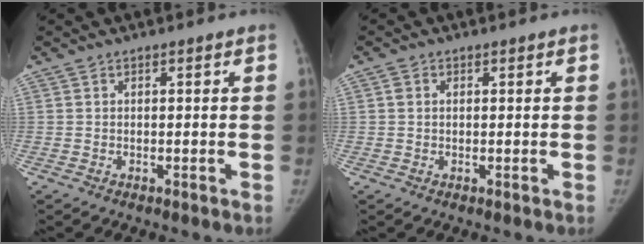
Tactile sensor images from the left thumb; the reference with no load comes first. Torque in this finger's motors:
{"motor_torque": [0.15, -0.07, -0.30, 0.13, 0.01]}